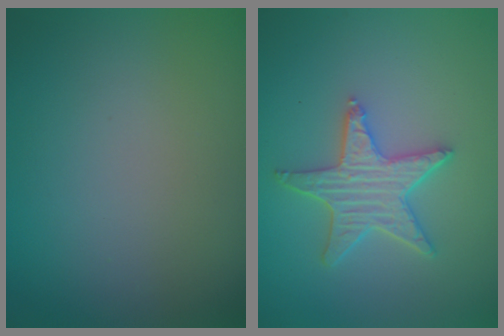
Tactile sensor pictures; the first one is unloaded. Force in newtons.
{"total": 4.1, "press": 3.7, "slide": 1.9}